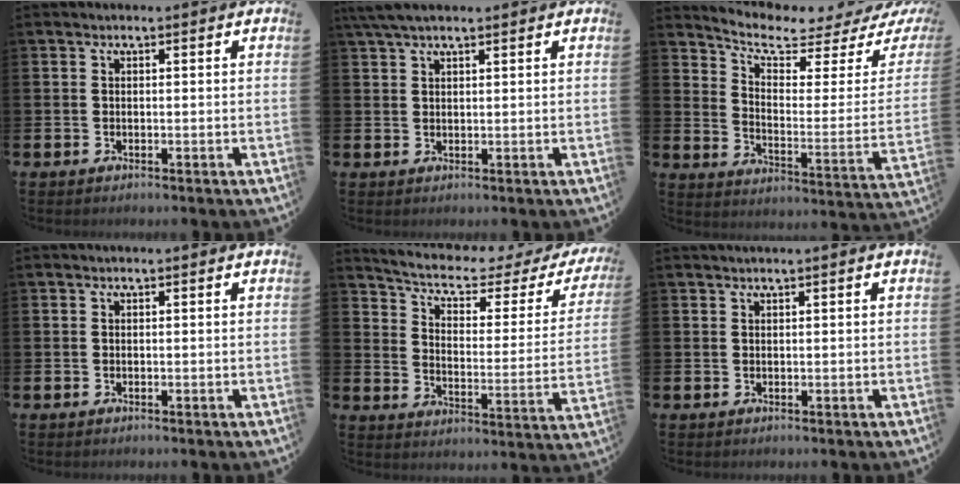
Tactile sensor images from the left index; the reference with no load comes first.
{"total": 3.3, "force": [2.7, 0.8, 1.8], "torque": [-0.039, 0.000, 0.048]}
{"total": 5.5, "force": [4.9, 1.3, 2.2], "torque": [-0.066, -0.048, 0.075]}
{"total": 0.0}
{"total": 5.5, "force": [4.2, 1.8, 3.0], "torque": [-0.078, -0.035, 0.063]}
{"total": 0.5, "force": [0.4, -0.2, 0.2], "torque": [-0.007, 0.002, 0.009]}